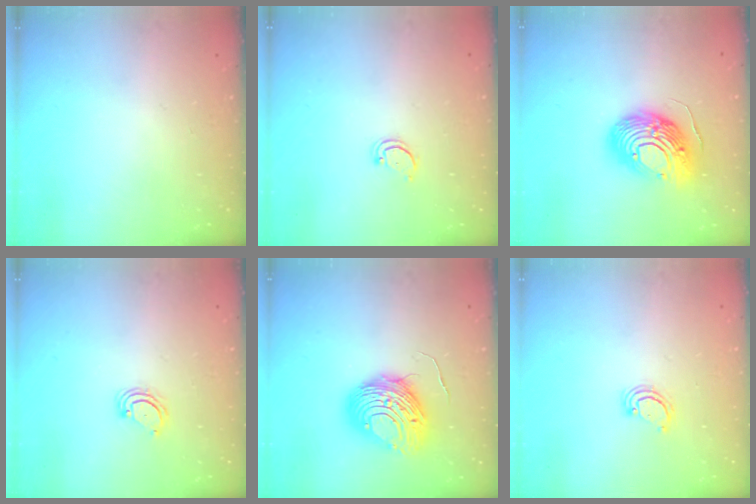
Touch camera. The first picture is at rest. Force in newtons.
{"total": 1.9, "press": 1.9, "slide": 0.2}
{"total": 16.9, "press": 16.8, "slide": 1.6}
{"total": 2.3, "press": 2.3, "slide": 0.2}
{"total": 11.8, "press": 11.7, "slide": 1.2}
{"total": 2.6, "press": 2.6, "slide": 0.3}